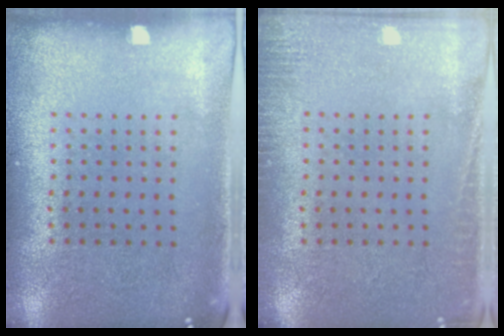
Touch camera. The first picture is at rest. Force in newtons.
{"total": 1.9, "press": 1.9, "slide": 0.4}